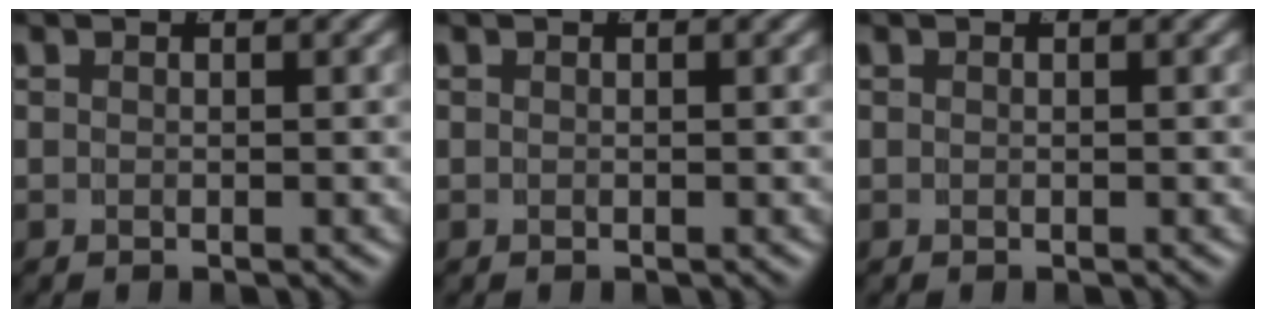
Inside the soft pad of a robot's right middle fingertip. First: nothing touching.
{"total": 0.0}
{"total": 0.0}